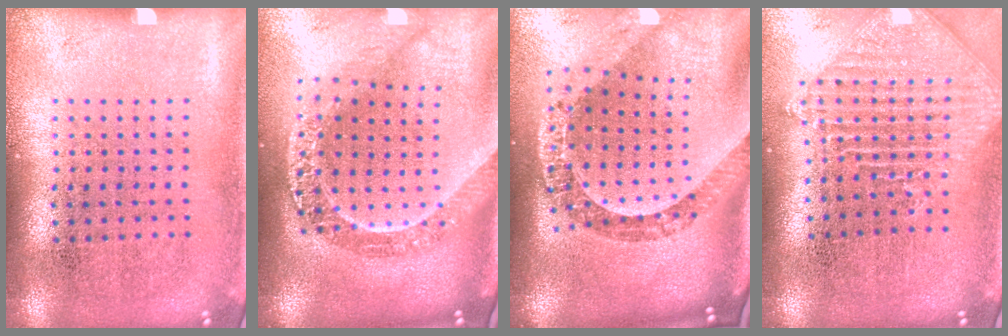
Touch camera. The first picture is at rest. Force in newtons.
{"total": 2.8, "press": 2.2, "slide": 1.7}
{"total": 2.5, "press": 2.0, "slide": 1.5}
{"total": 1.9, "press": 1.6, "slide": 1.1}